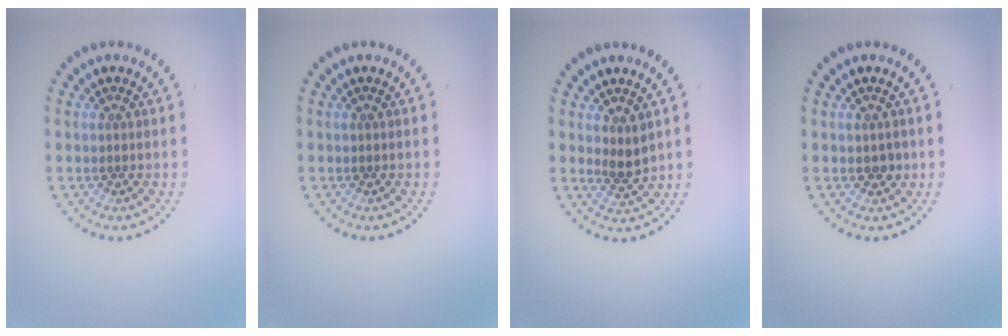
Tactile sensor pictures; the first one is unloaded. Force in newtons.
{"total": 0.0}
{"total": 1.7, "press": 1.4, "slide": 0.9}
{"total": 1.1, "press": 1.1, "slide": 0.1}